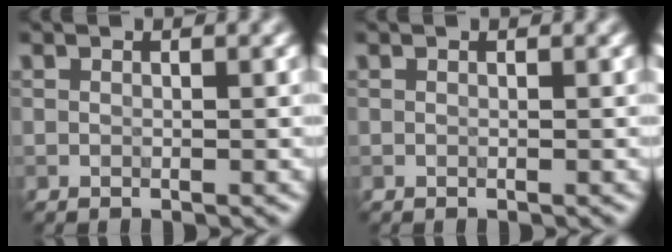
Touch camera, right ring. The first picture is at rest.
{"total": 0.0}